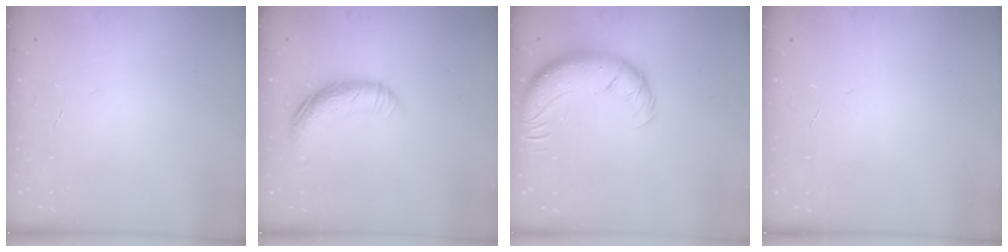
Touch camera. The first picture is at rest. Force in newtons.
{"total": 10.7, "press": 10.7, "slide": 0.5}
{"total": 13.4, "press": 13.0, "slide": 3.2}
{"total": 0.0}